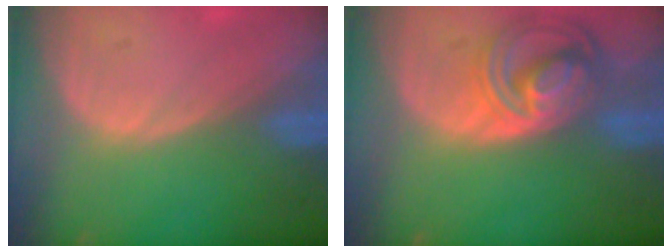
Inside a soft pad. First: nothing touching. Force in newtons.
{"total": 8.6, "press": 7.4, "slide": 4.4}